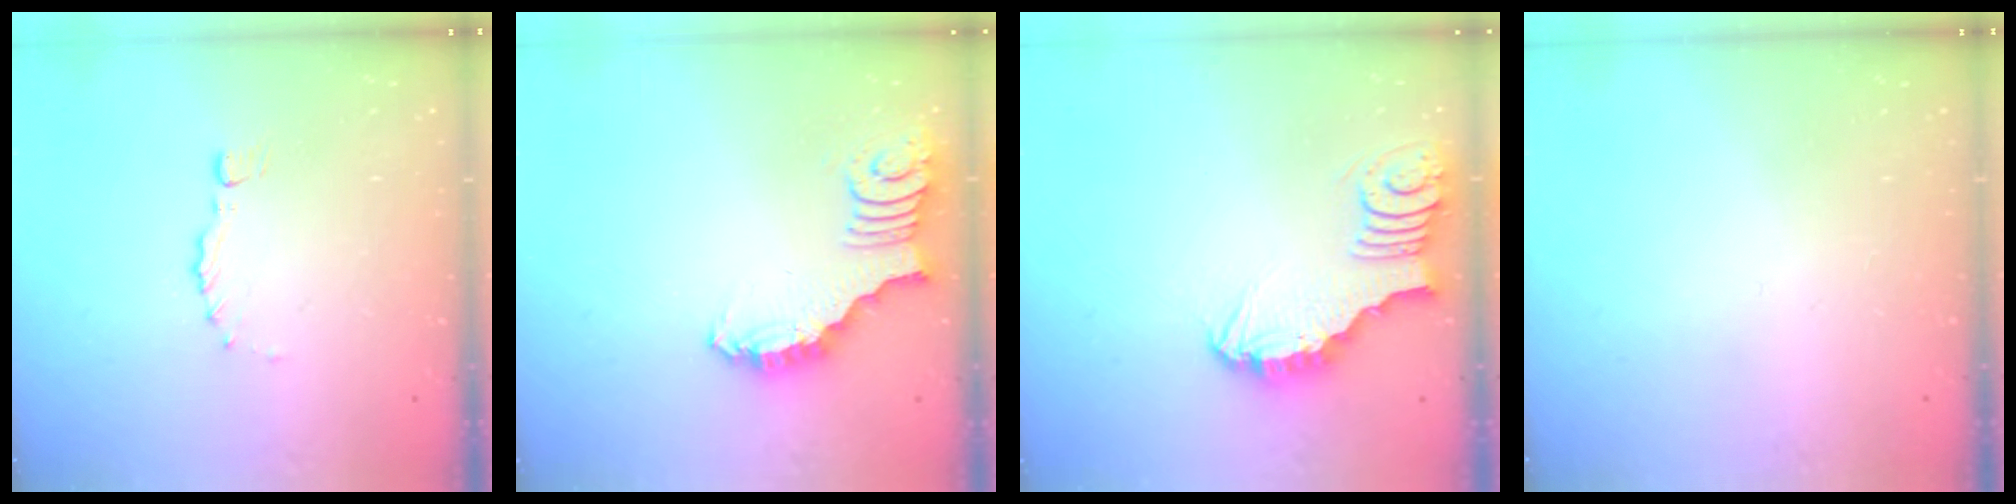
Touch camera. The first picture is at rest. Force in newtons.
{"total": 2.6, "press": 2.6, "slide": 0.5}
{"total": 4.0, "press": 4.0, "slide": 0.4}
{"total": 1.5, "press": 1.5, "slide": 0.1}